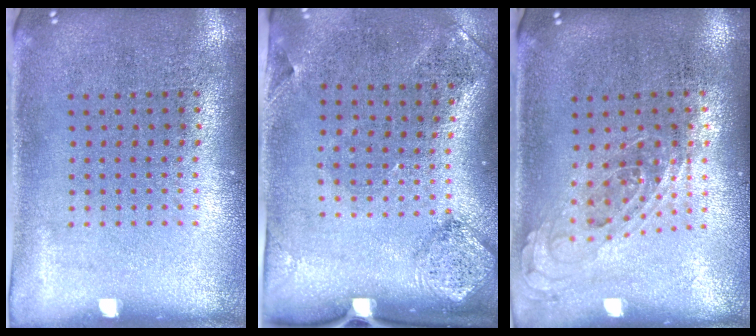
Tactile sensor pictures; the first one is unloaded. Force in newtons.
{"total": 1.9, "press": 1.1, "slide": 1.5}
{"total": 0.8, "press": 0.8, "slide": 0.3}